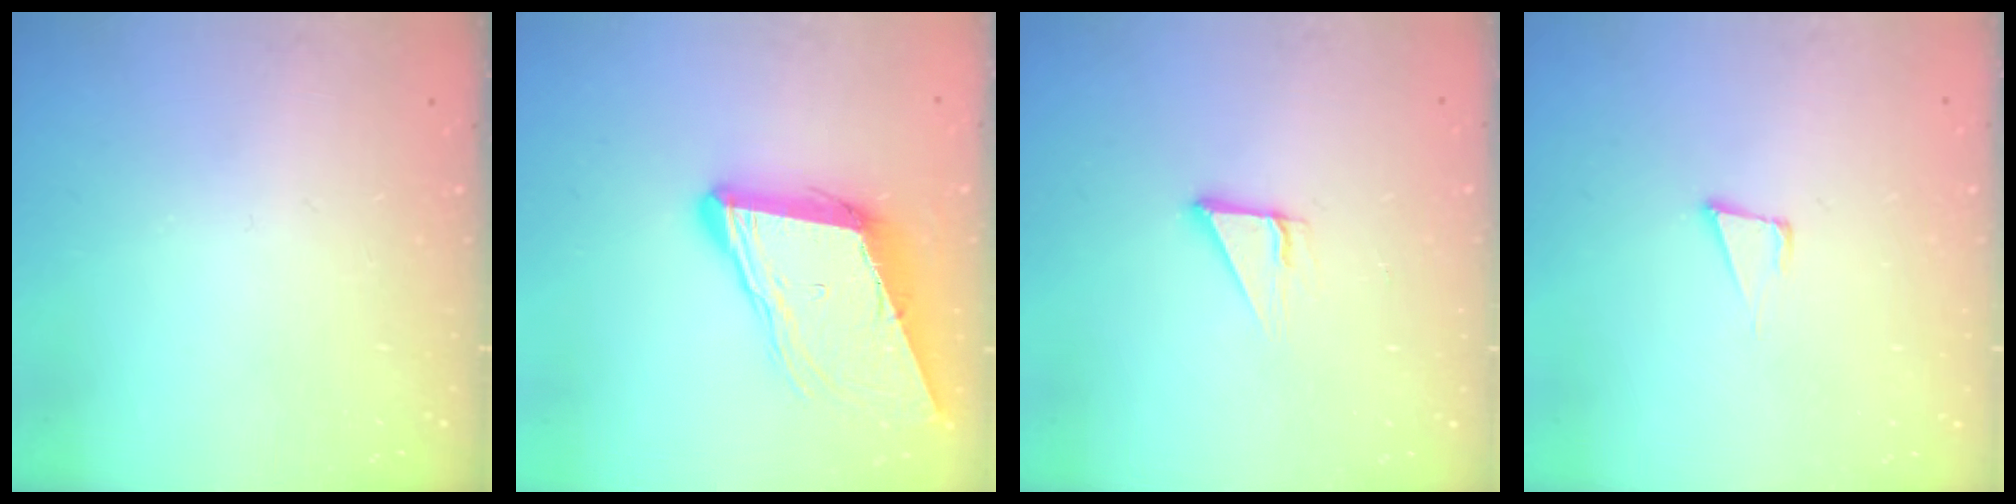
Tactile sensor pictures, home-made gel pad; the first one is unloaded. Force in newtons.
{"total": 12.0, "press": 11.5, "slide": 3.7}
{"total": 3.8, "press": 3.8, "slide": 0.2}
{"total": 4.2, "press": 2.8, "slide": 3.1}